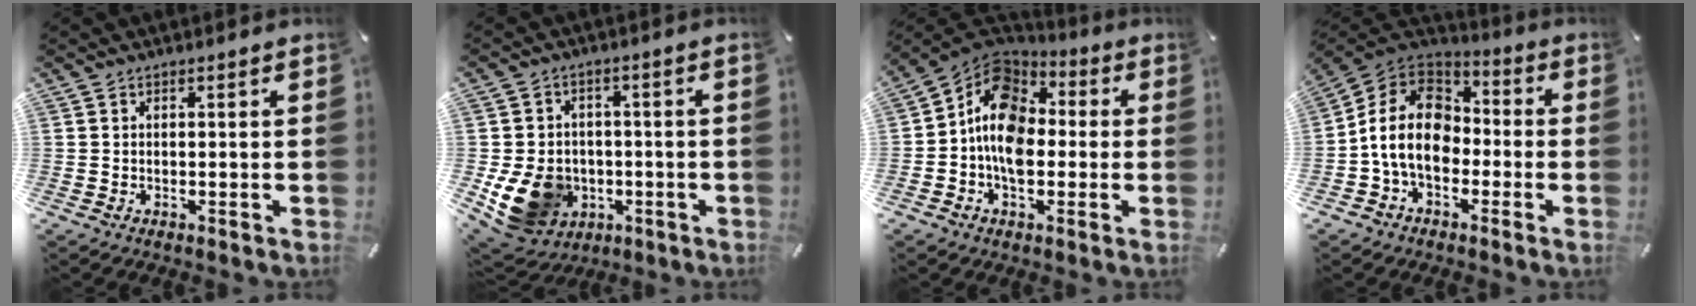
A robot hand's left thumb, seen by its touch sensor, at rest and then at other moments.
{"total": 13.0, "force": [-3.3, 10.9, 6.3], "torque": [-0.134, 0.017, -0.049]}
{"total": 12.6, "force": [-1.3, 9.6, 8.0], "torque": [-0.159, 0.016, -0.028]}
{"total": 12.8, "force": [-3.0, 9.8, 7.6], "torque": [-0.173, 0.033, -0.057]}